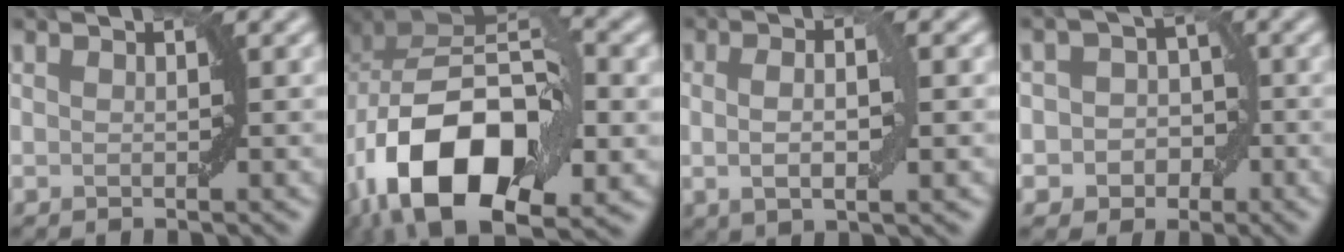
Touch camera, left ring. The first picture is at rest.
{"total": 15.1, "force": [-4.7, 8.9, 11.3], "torque": [-0.189, 0.006, -0.093]}
{"total": 3.9, "force": [0.2, 1.0, 3.8], "torque": [-0.072, 0.000, 0.002]}
{"total": 4.9, "force": [-1.3, 4.5, 1.6], "torque": [0.001, 0.022, -0.039]}